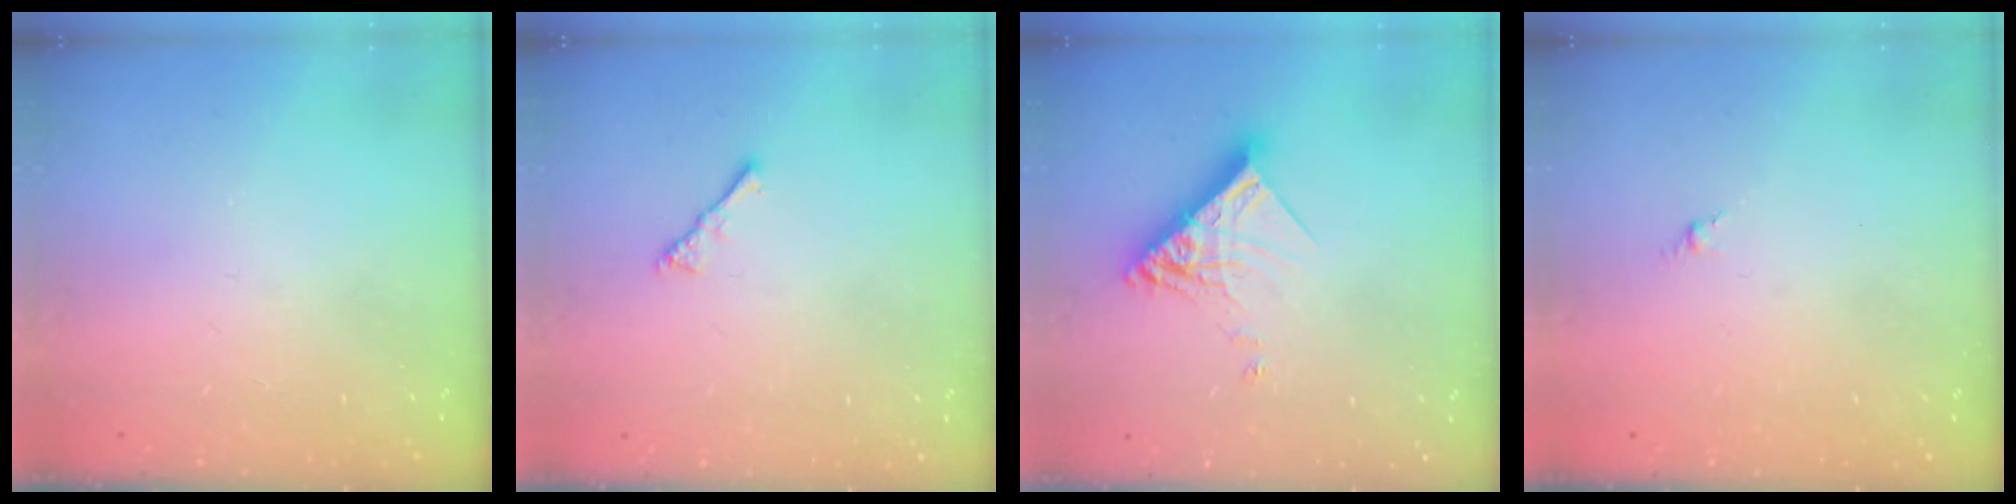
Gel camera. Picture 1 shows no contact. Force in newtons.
{"total": 2.1, "press": 2.1, "slide": 0.5}
{"total": 12.3, "press": 12.3, "slide": 0.9}
{"total": 0.0}